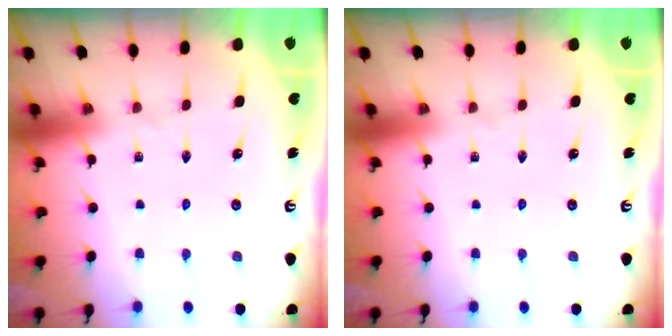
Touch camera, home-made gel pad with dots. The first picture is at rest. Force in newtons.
{"total": 0.0}